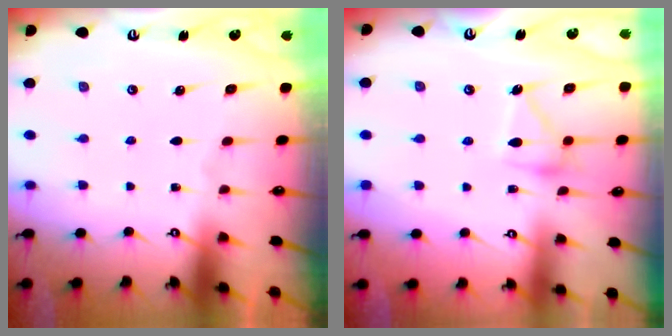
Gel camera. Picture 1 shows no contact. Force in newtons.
{"total": 12.9, "press": 12.9, "slide": 0.7}